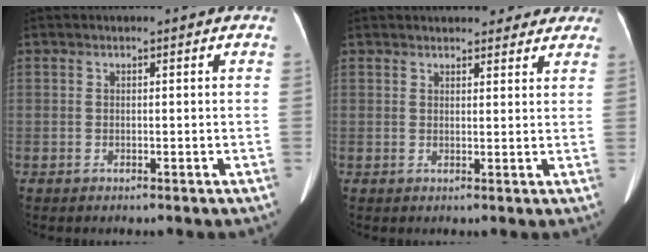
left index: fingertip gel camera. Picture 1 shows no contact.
{"total": 10.5, "force": [9.3, 3.5, 3.4], "torque": [-0.018, 0.018, 0.101]}